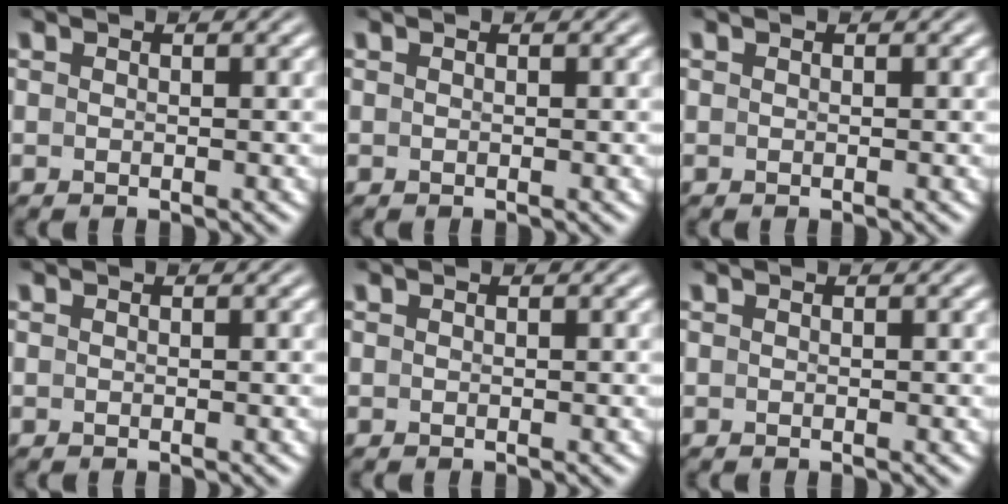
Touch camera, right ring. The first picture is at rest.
{"total": 0.0}
{"total": 0.0}
{"total": 0.0}
{"total": 1.2, "force": [-0.3, -1.1, -0.4], "torque": [0.014, -0.011, 0.005]}
{"total": 0.0}